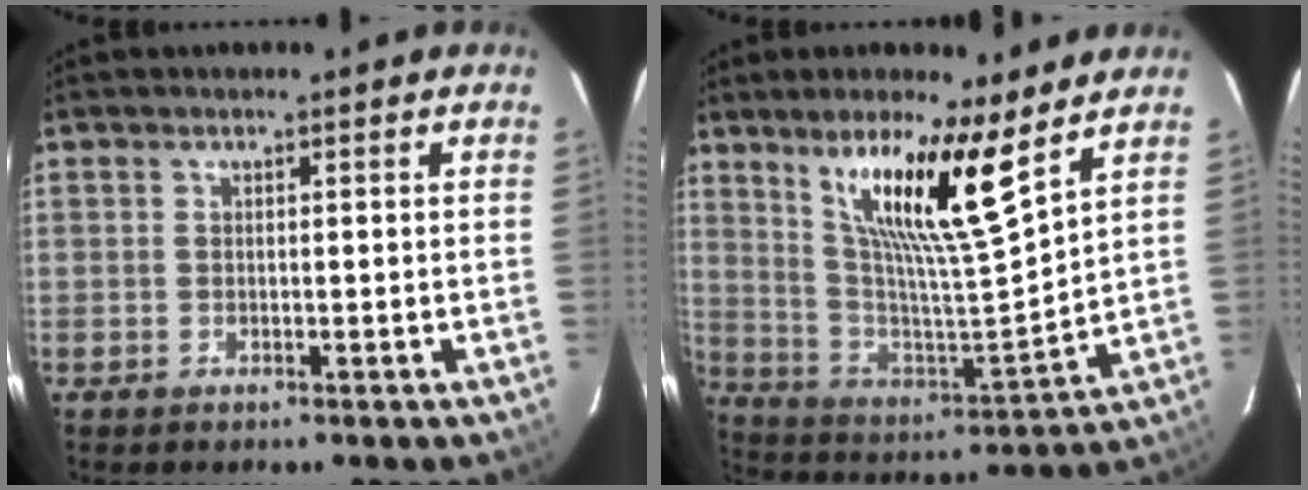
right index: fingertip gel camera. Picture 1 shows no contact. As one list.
[{"total": 16.8, "force": [10.5, 0.9, 13.1], "torque": [-0.220, -0.008, 0.201]}]